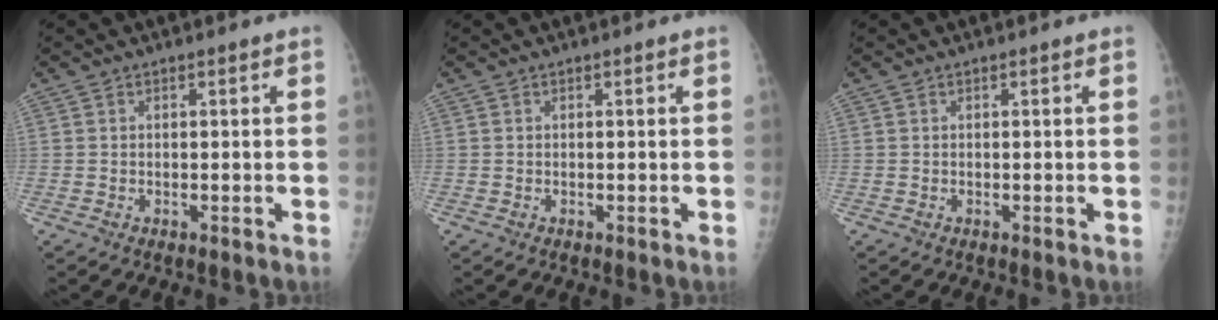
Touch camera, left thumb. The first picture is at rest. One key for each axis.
{"total": 0.0}
{"total": 0.0}